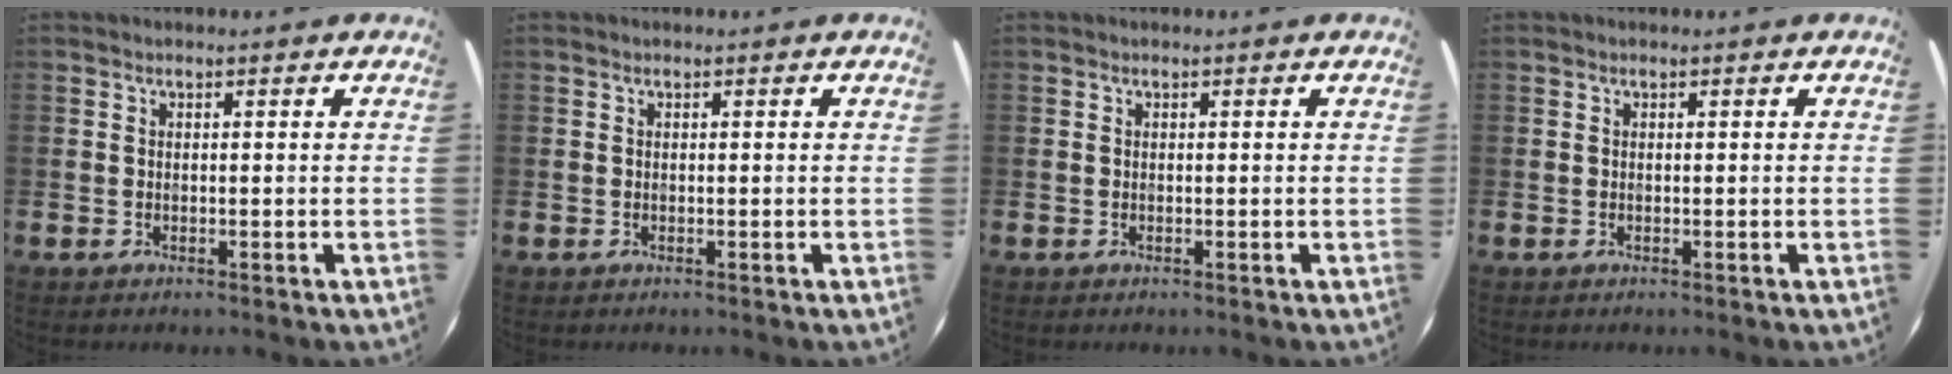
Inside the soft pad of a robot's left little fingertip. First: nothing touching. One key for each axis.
{"total": 0.0}
{"total": 0.0}
{"total": 0.0}